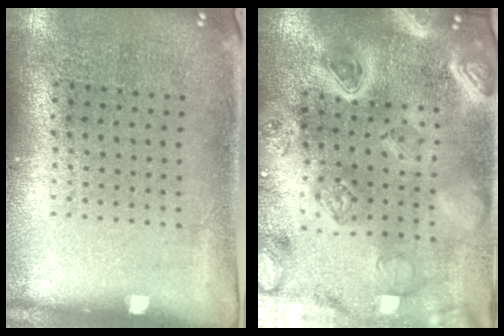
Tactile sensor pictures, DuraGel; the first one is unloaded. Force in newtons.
{"total": 4.8, "press": 4.1, "slide": 2.4}